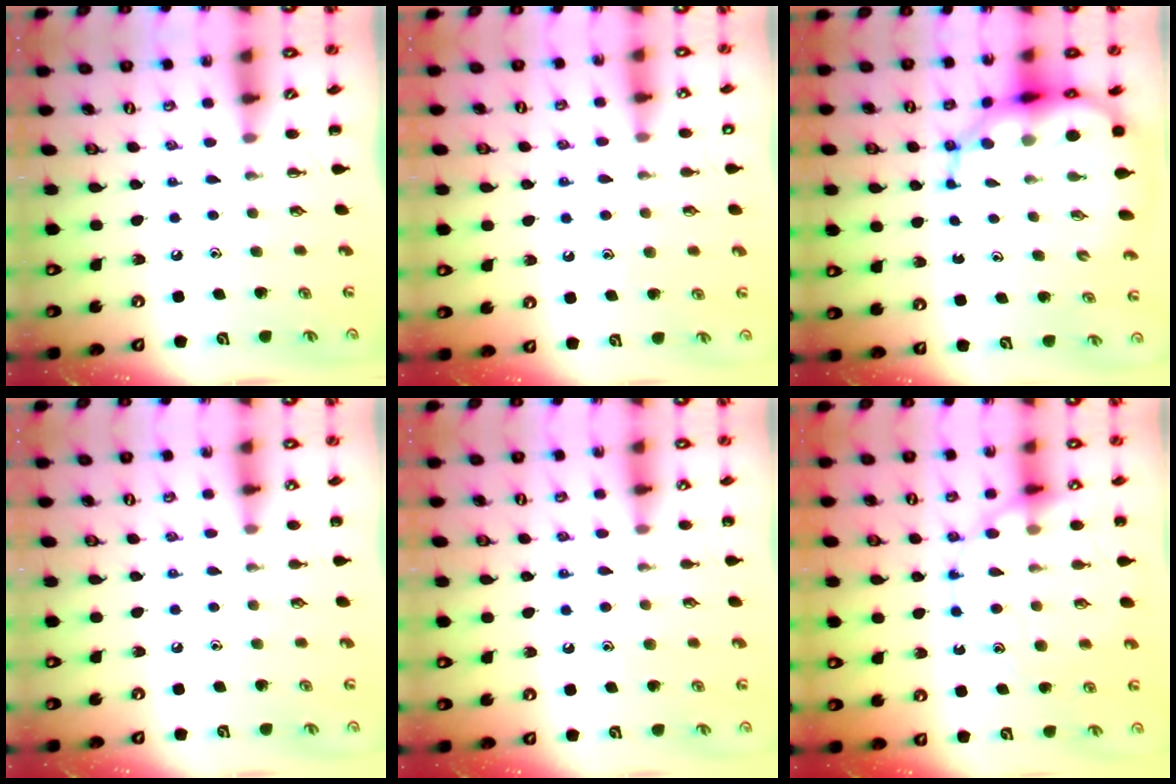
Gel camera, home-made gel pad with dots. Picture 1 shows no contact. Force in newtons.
{"total": 9.4, "press": 9.3, "slide": 1.4}
{"total": 13.6, "press": 13.2, "slide": 3.6}
{"total": 6.6, "press": 6.2, "slide": 2.2}
{"total": 8.8, "press": 8.8, "slide": 1.0}
{"total": 18.2, "press": 18.1, "slide": 1.9}